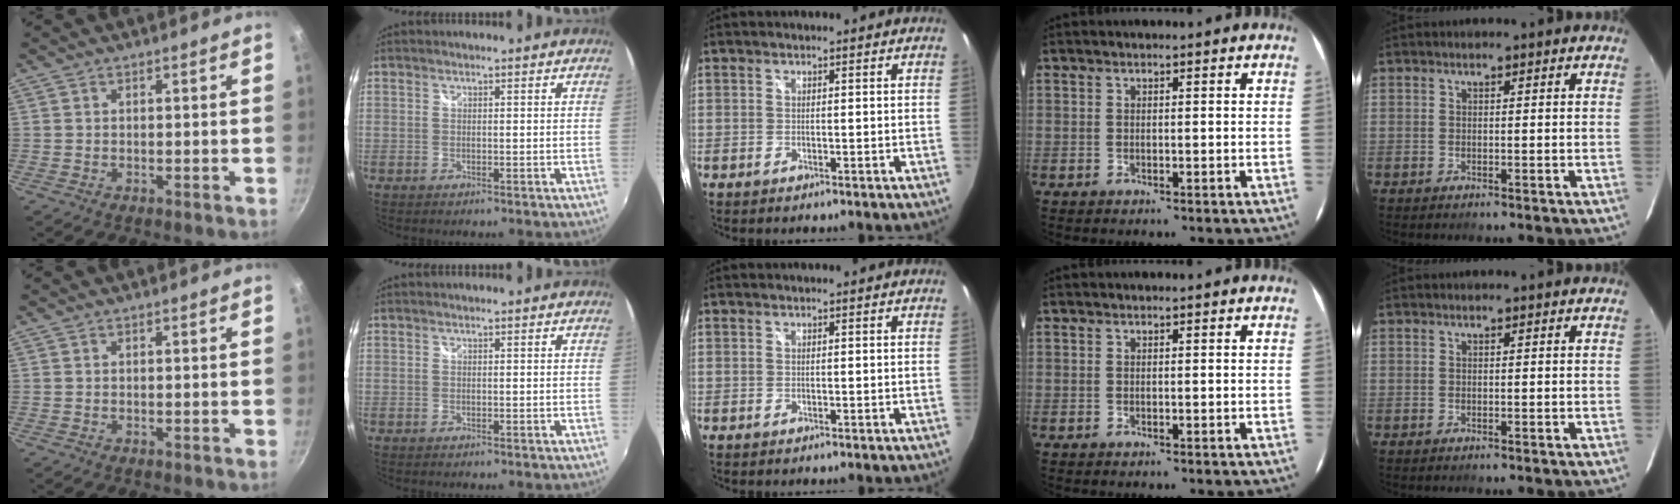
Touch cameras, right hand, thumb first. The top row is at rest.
{}